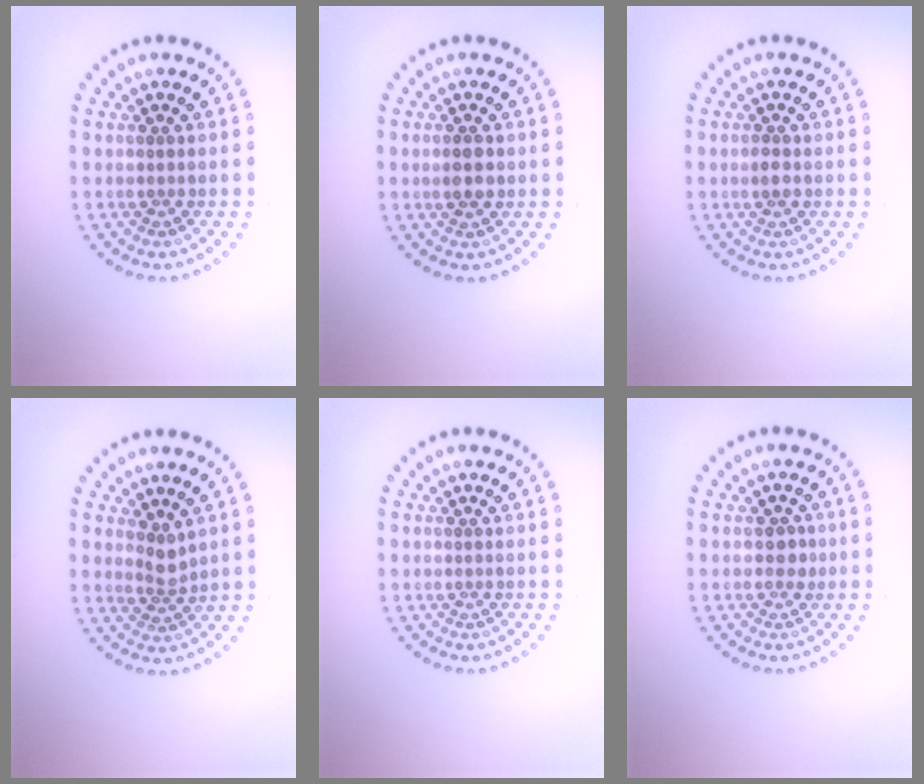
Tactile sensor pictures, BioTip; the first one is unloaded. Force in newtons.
{"total": 1.8, "press": 1.7, "slide": 0.3}
{"total": 1.1, "press": 1.1, "slide": 0.1}
{"total": 1.9, "press": 1.4, "slide": 1.3}
{"total": 0.0}
{"total": 1.3, "press": 1.2, "slide": 0.5}